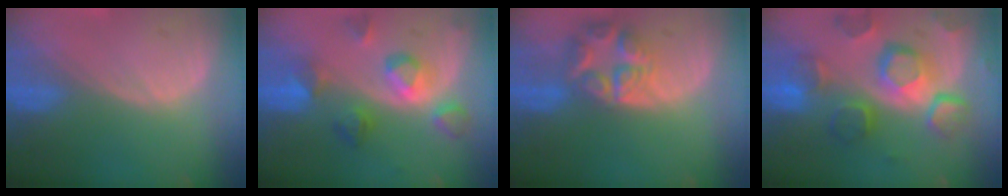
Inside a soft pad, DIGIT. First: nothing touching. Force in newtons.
{"total": 7.6, "press": 7.5, "slide": 1.4}
{"total": 7.8, "press": 6.8, "slide": 3.8}
{"total": 12.3, "press": 10.7, "slide": 6.0}